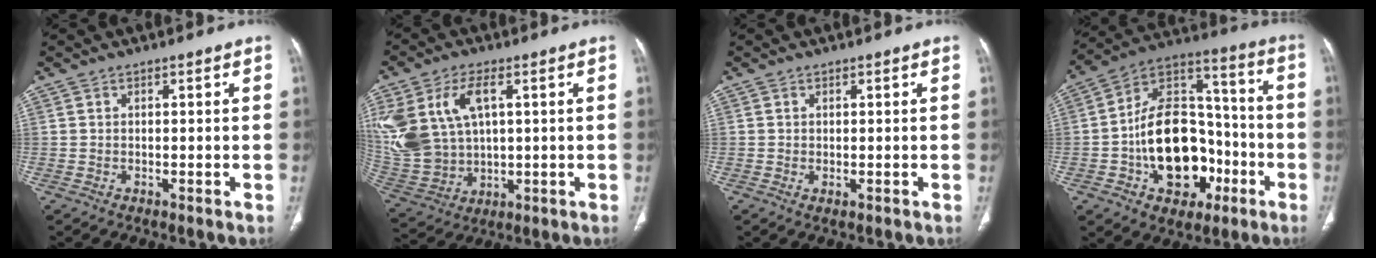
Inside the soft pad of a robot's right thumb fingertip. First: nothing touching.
{"total": 17.2, "force": [4.8, 10.7, 12.6], "torque": [-0.286, -0.003, 0.111]}
{"total": 0.9, "force": [-0.2, 0.4, 0.8], "torque": [-0.016, -0.004, -0.001]}
{"total": 21.7, "force": [-5.8, 14.8, 14.8], "torque": [-0.198, 0.057, -0.084]}